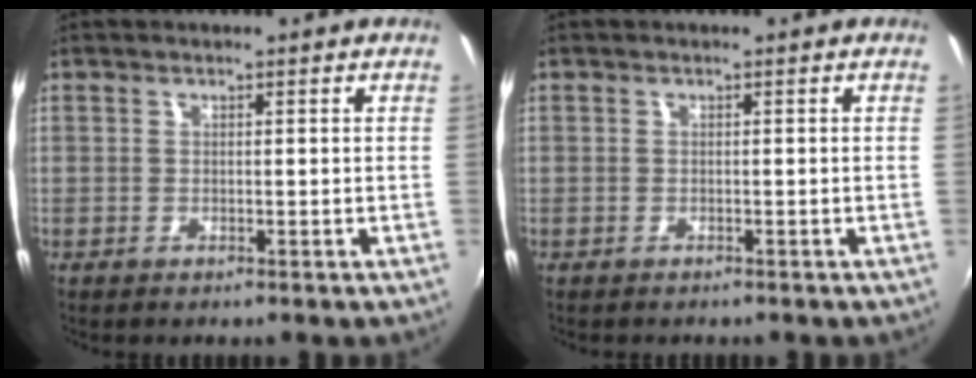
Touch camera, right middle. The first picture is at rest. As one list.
[{"total": 0.8, "force": [-0.8, 0.3, 0.0], "torque": [-0.006, 0.000, -0.012]}]